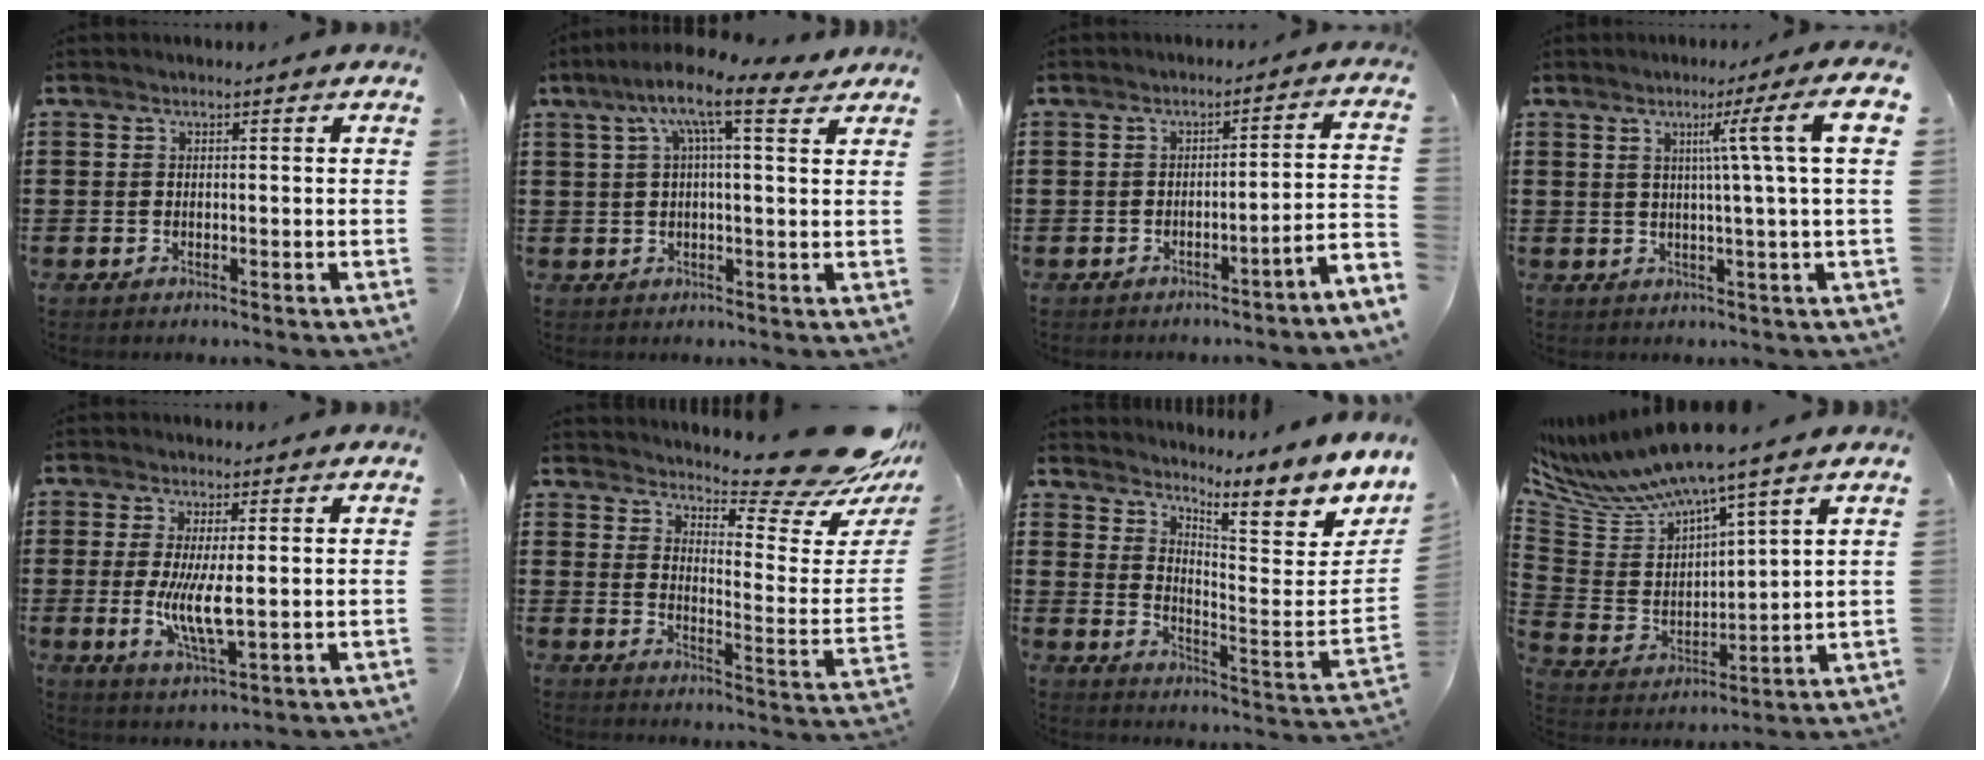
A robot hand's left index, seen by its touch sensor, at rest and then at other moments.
{"total": 9.1, "force": [5.4, 1.7, 7.1], "torque": [-0.145, -0.005, 0.091]}
{"total": 2.6, "force": [-2.1, -0.9, 1.2], "torque": [-0.025, -0.015, -0.050]}
{"total": 8.3, "force": [2.5, -0.6, 7.9], "torque": [-0.140, -0.004, 0.031]}
{"total": 6.9, "force": [0.0, 1.8, 6.7], "torque": [-0.127, -0.010, -0.004]}
{"total": 11.9, "force": [10.8, 0.4, 5.0], "torque": [-0.076, -0.098, 0.176]}
{"total": 6.1, "force": [4.9, 0.9, 3.6], "torque": [-0.057, -0.064, 0.068]}
{"total": 7.9, "force": [7.1, 0.4, 3.5], "torque": [-0.101, -0.048, 0.117]}